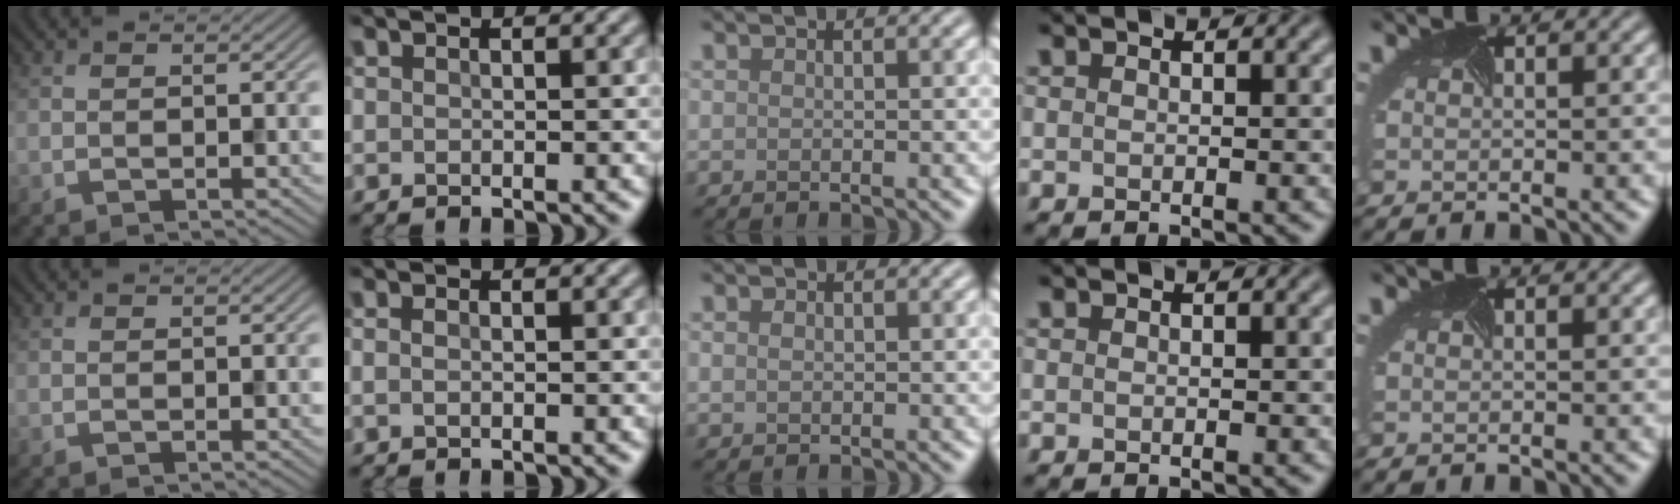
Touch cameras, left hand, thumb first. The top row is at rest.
{"index": {"total": 0.9, "force": [0.1, 0.5, 0.7], "torque": [-0.015, -0.004, -0.003]}, "middle": {"total": 0.6, "force": [0.2, 0.5, 0.4], "torque": [-0.008, 0.001, 0.003]}}